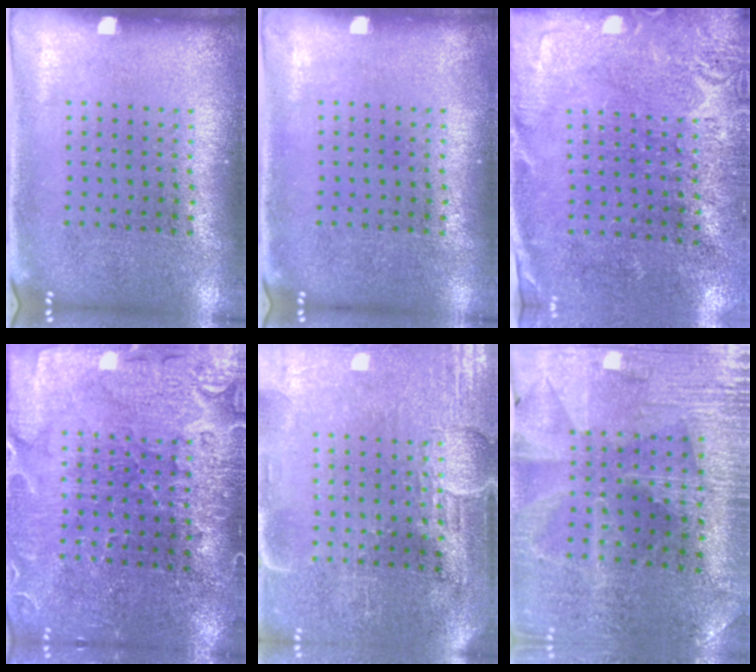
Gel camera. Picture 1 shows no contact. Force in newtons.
{"total": 0.0}
{"total": 2.7, "press": 2.4, "slide": 1.1}
{"total": 3.6, "press": 3.4, "slide": 1.2}
{"total": 3.9, "press": 3.5, "slide": 1.8}
{"total": 2.0, "press": 2.0, "slide": 0.3}